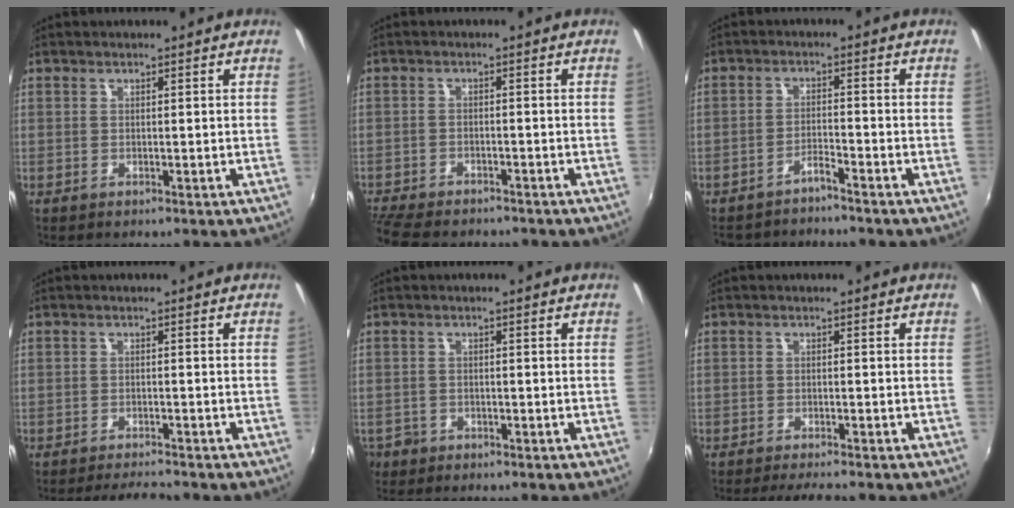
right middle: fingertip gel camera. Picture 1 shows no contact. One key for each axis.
{"total": 10.5, "fx": -9.2, "fy": 3.1, "fz": 4.0, "tx": -0.109, "ty": -0.026, "tz": -0.152}
{"total": 3.2, "fx": -3.1, "fy": 0.3, "fz": 1.0, "tx": -0.034, "ty": 0.000, "tz": -0.056}
{"total": 4.3, "fx": -4.1, "fy": 0.1, "fz": 1.3, "tx": -0.035, "ty": -0.007, "tz": -0.067}
{"total": 4.4, "fx": -2.6, "fy": 3.3, "fz": 1.1, "tx": -0.039, "ty": -0.005, "tz": -0.045}
{"total": 4.6, "fx": -4.2, "fy": 0.1, "fz": 2.0, "tx": -0.046, "ty": -0.010, "tz": -0.068}